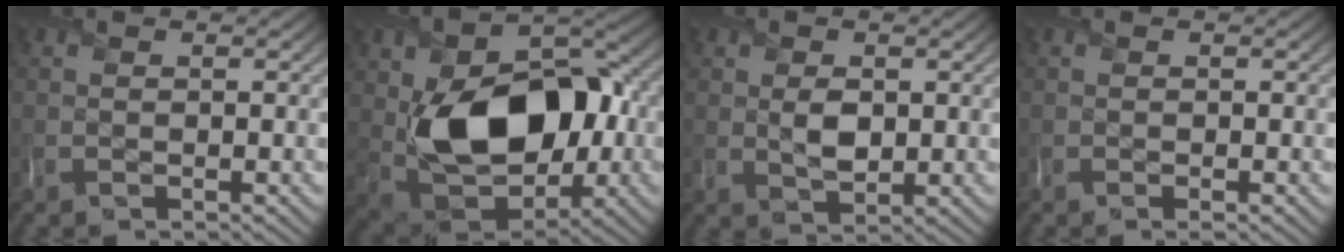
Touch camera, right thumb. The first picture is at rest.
{"total": 14.5, "force": [-0.2, 10.0, 10.5], "torque": [-0.158, -0.007, 0.003]}
{"total": 2.7, "force": [0.3, 1.9, 2.0], "torque": [-0.044, -0.010, 0.011]}
{"total": 0.6, "force": [-0.3, 0.0, 0.6], "torque": [-0.011, -0.004, -0.006]}